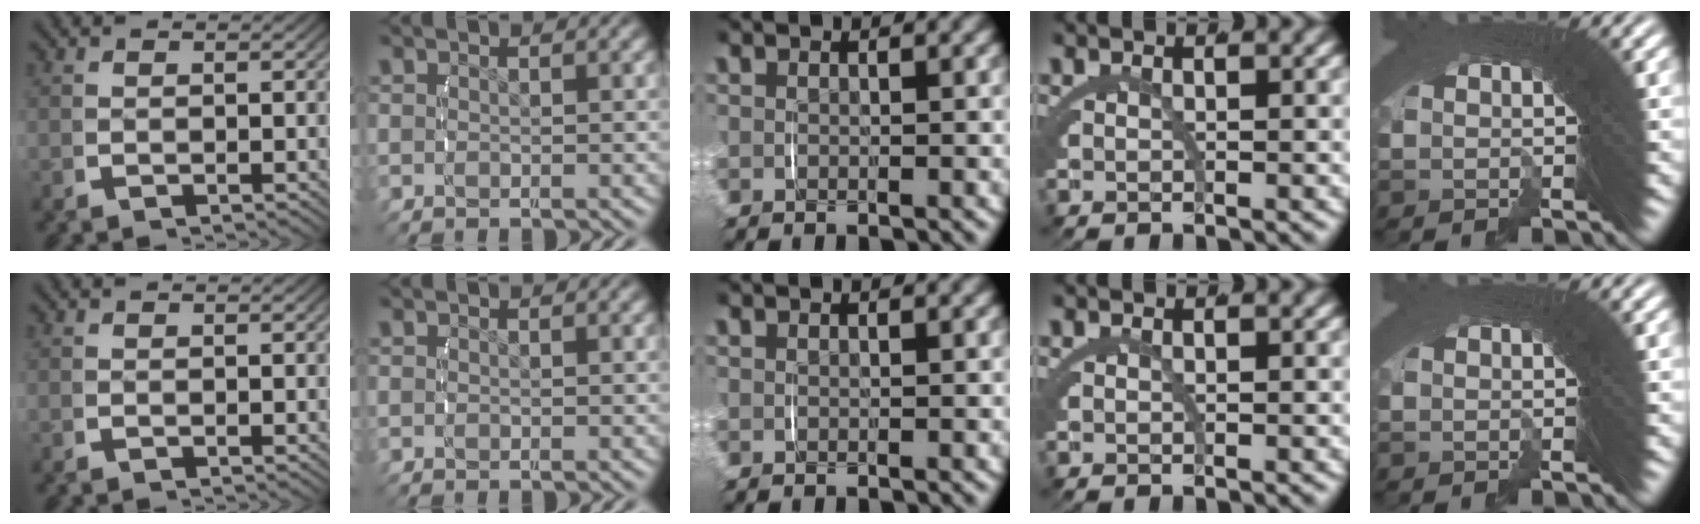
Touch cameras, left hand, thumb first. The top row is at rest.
{}